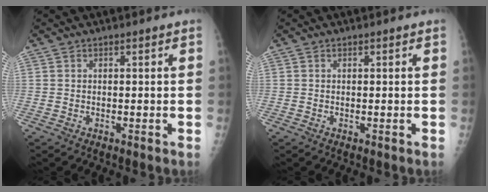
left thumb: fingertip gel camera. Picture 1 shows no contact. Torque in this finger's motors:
{"motor_torque": [0.01, -0.01, 0.00, 0.00, 0.00]}